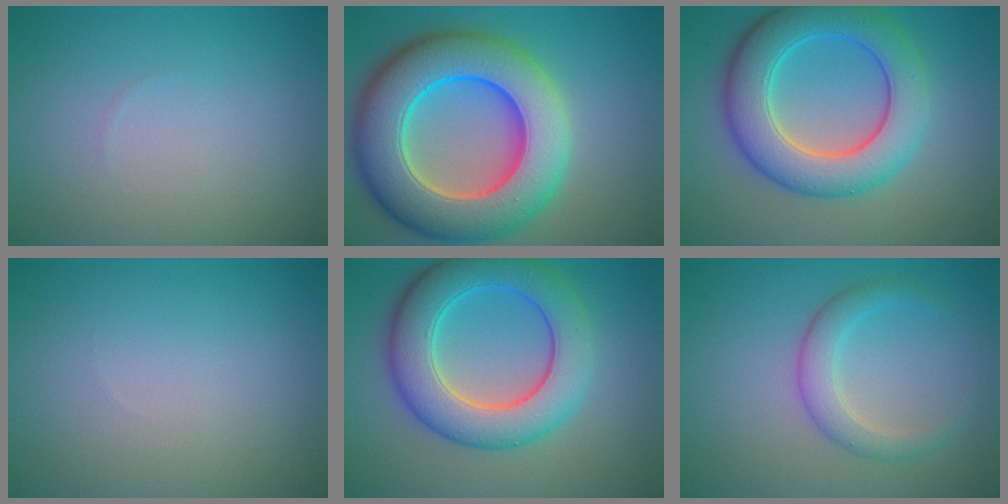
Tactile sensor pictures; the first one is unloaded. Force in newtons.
{"total": 13.3, "press": 13.1, "slide": 2.2}
{"total": 8.3, "press": 8.3, "slide": 0.2}
{"total": 0.0}
{"total": 8.3, "press": 8.3, "slide": 0.2}
{"total": 2.7, "press": 2.7, "slide": 0.1}